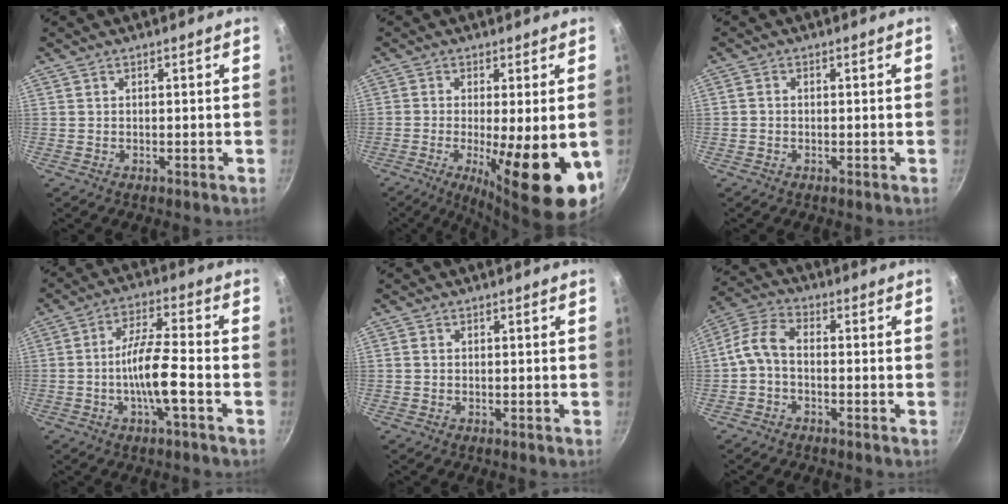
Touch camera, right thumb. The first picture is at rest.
{"total": 16.6, "force": [-4.3, 4.6, 15.3], "torque": [-0.228, -0.017, -0.055]}
{"total": 0.9, "force": [-0.3, 0.7, 0.5], "torque": [-0.010, 0.004, -0.006]}
{"total": 9.3, "force": [-2.9, 1.8, 8.6], "torque": [-0.161, 0.031, -0.059]}
{"total": 0.7, "force": [0.0, 0.6, 0.3], "torque": [-0.006, 0.003, -0.002]}
{"total": 6.1, "force": [-1.6, 3.7, 4.6], "torque": [-0.102, 0.035, -0.045]}